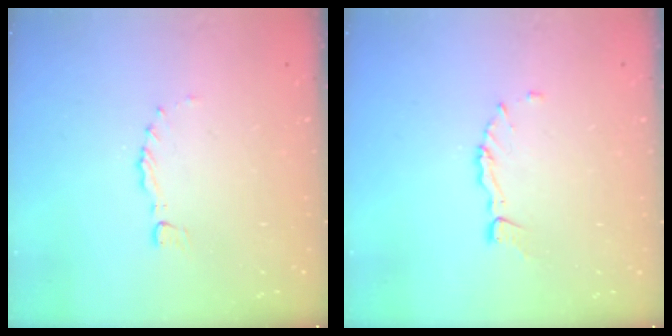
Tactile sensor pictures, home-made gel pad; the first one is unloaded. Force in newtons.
{"total": 4.2, "press": 4.2, "slide": 0.1}